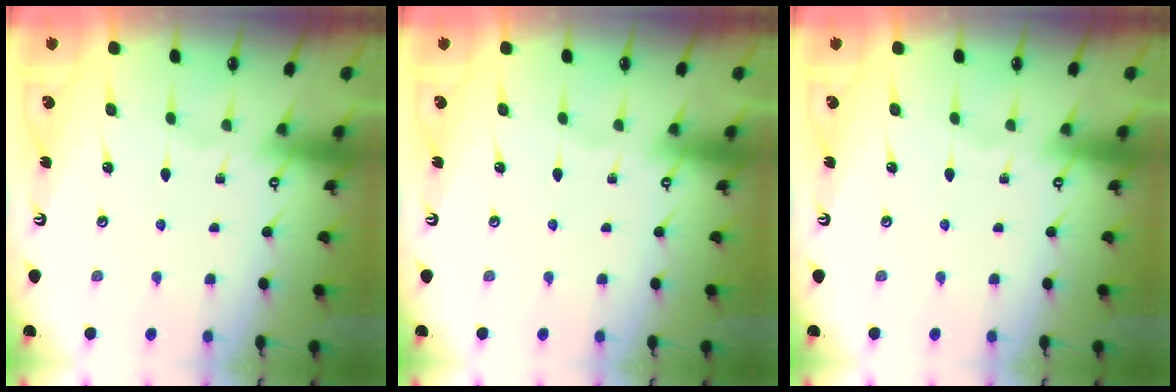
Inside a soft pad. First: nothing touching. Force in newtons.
{"total": 0.0}
{"total": 0.0}